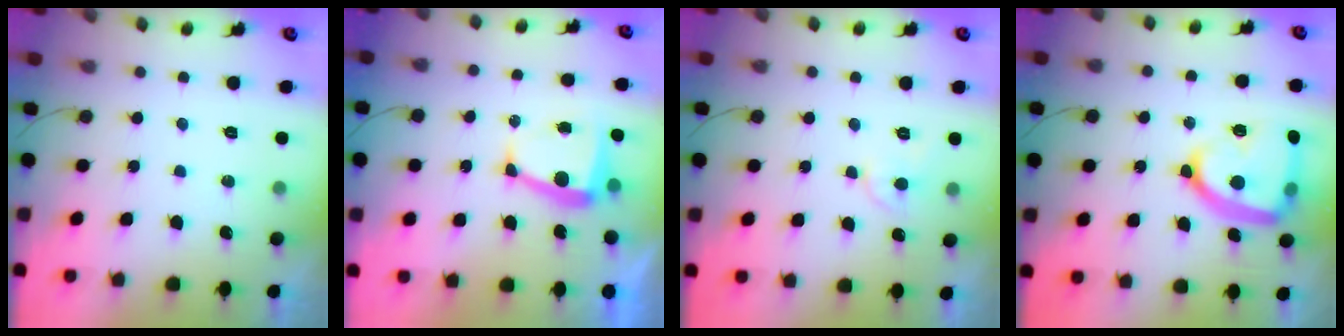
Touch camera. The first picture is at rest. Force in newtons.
{"total": 5.9, "press": 5.9, "slide": 0.2}
{"total": 5.6, "press": 5.6, "slide": 0.3}
{"total": 18.2, "press": 18.1, "slide": 1.2}